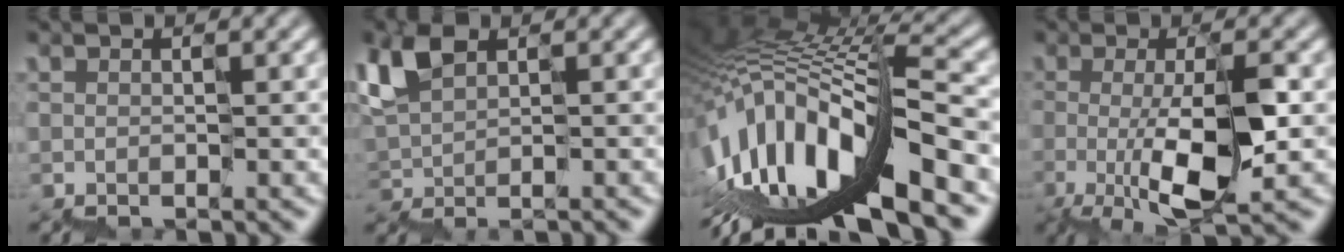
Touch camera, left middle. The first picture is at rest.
{"total": 3.4, "force": [0.6, 1.9, 2.7], "torque": [-0.057, 0.007, 0.004]}
{"total": 14.8, "force": [-5.8, 5.0, 12.6], "torque": [-0.231, 0.040, -0.113]}
{"total": 6.4, "force": [-0.7, 1.5, 6.1], "torque": [-0.104, -0.006, -0.009]}